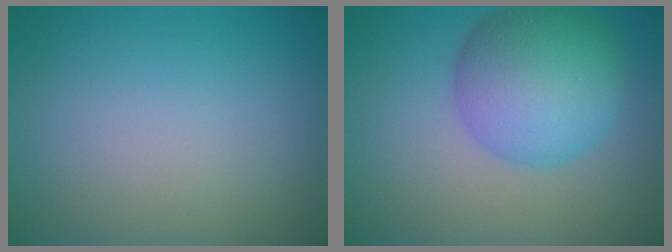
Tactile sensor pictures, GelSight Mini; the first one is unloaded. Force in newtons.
{"total": 7.9, "press": 7.9, "slide": 0.2}